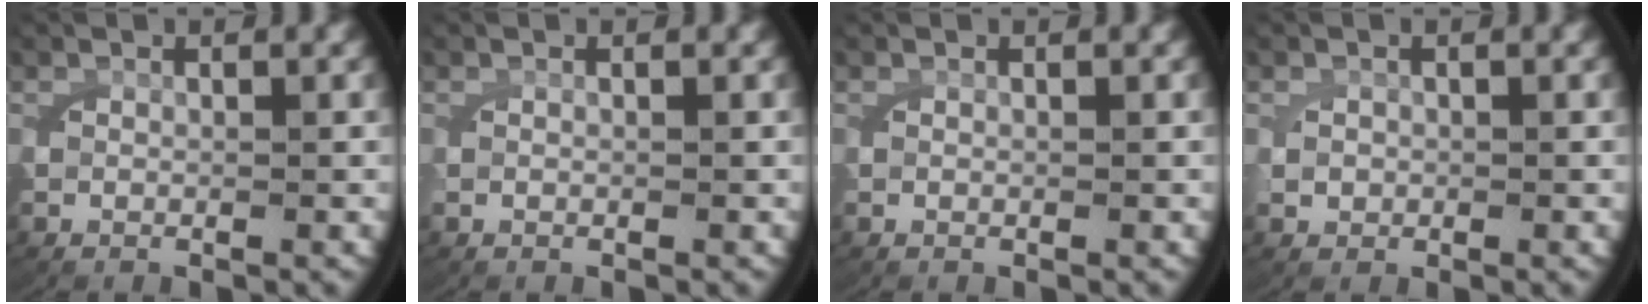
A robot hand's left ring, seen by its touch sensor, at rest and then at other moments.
{"total": 0.0}
{"total": 0.0}
{"total": 0.7, "force": [0.1, 0.6, 0.3], "torque": [-0.015, -0.004, 0.007]}